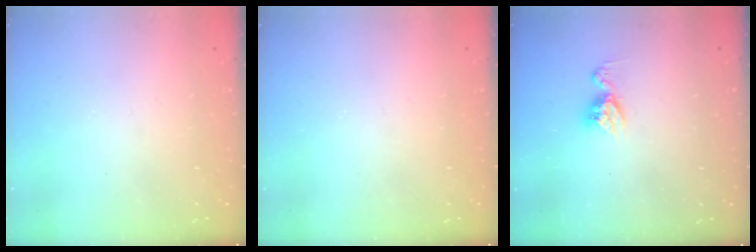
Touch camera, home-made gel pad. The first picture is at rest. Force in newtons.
{"total": 0.0}
{"total": 8.5, "press": 8.5, "slide": 0.7}